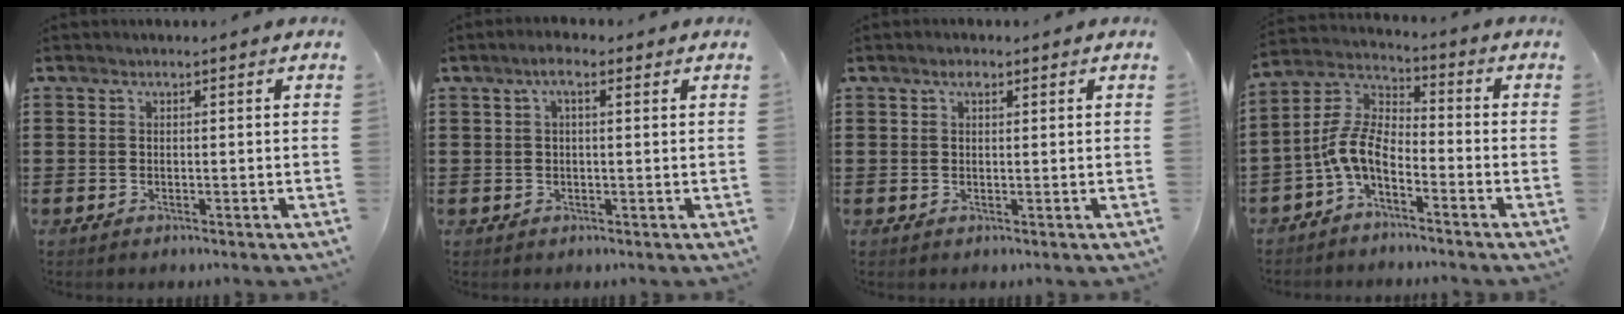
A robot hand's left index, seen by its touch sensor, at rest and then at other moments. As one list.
[{"total": 2.8, "force": [1.1, 0.9, 2.4], "torque": [-0.051, 0.010, 0.016]}, {"total": 1.5, "force": [0.8, 0.8, 1.0], "torque": [-0.025, 0.005, 0.013]}, {"total": 7.4, "force": [-4.2, 3.0, 5.3], "torque": [-0.136, -0.010, -0.091]}]